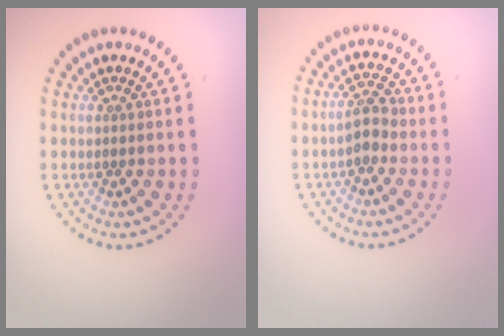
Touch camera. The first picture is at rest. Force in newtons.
{"total": 2.4, "press": 2.3, "slide": 0.5}